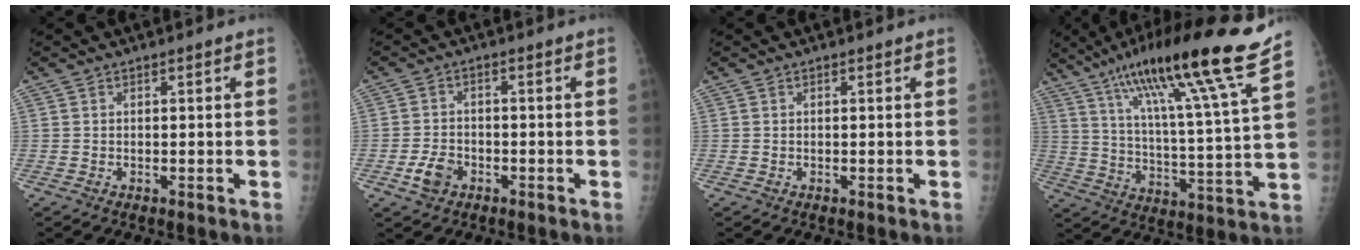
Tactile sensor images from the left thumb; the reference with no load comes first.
{"total": 4.5, "force": [-2.0, 3.2, 2.4], "torque": [-0.041, 0.012, -0.035]}
{"total": 0.0}
{"total": 21.7, "force": [14.9, 0.1, 15.8], "torque": [-0.242, -0.067, 0.238]}